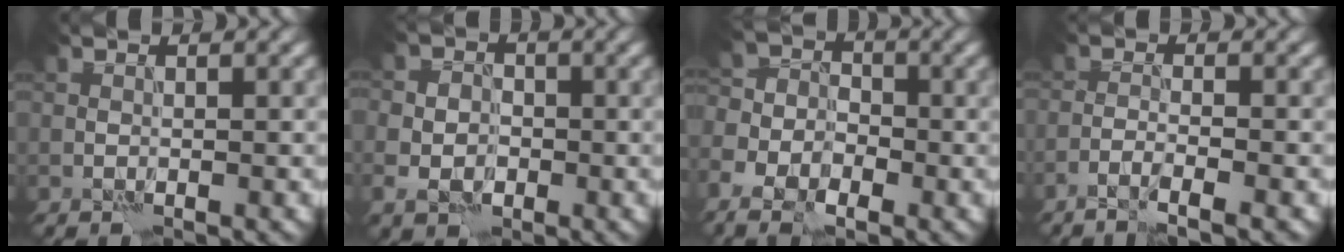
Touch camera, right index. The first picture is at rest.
{"total": 3.8, "force": [-0.8, 3.2, 1.9], "torque": [-0.016, -0.006, -0.022]}
{"total": 7.7, "force": [-4.8, 4.9, 3.5], "torque": [-0.040, -0.019, -0.077]}
{"total": 2.5, "force": [-1.9, 0.0, 1.6], "torque": [-0.029, 0.003, -0.042]}